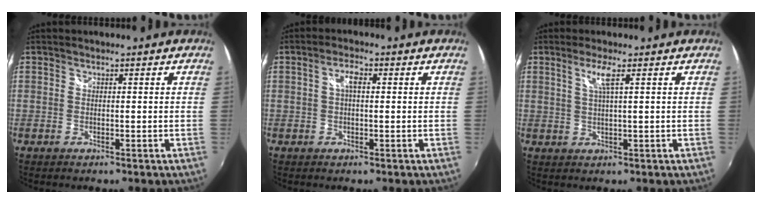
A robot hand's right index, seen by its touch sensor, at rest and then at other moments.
{"total": 2.7, "force": [0.4, 1.1, 2.4], "torque": [-0.047, 0.009, 0.005]}
{"total": 3.1, "force": [1.3, -0.4, 2.8], "torque": [-0.055, -0.003, 0.026]}